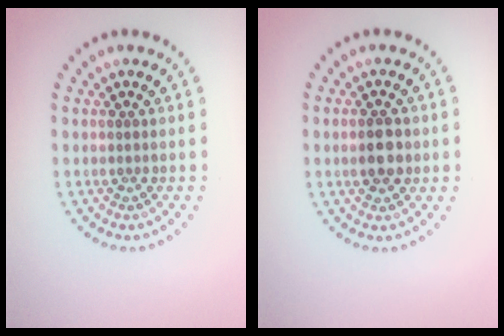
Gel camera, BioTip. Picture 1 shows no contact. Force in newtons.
{"total": 3.1, "press": 3.1, "slide": 0.1}